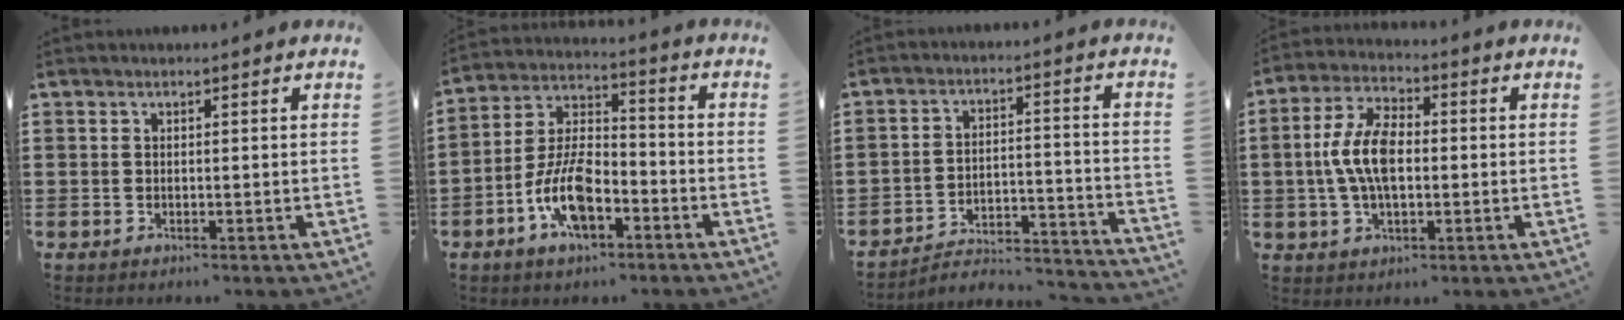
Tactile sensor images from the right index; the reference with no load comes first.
{"total": 9.8, "force": [-3.9, 4.6, 7.6], "torque": [-0.172, 0.003, -0.076]}
{"total": 3.3, "force": [-2.9, 1.0, 1.1], "torque": [-0.027, -0.002, -0.067]}
{"total": 8.3, "force": [-0.1, 4.1, 7.2], "torque": [-0.161, 0.005, -0.008]}